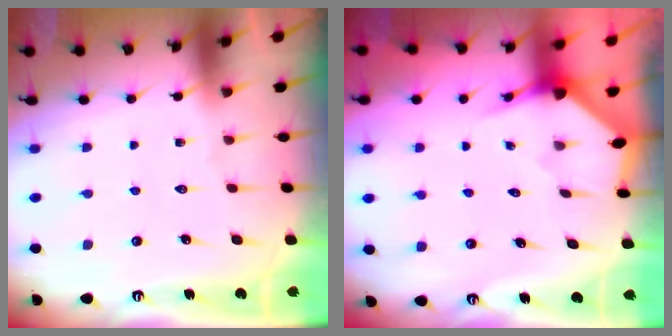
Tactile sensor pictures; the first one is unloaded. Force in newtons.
{"total": 2.9, "press": 2.9, "slide": 0.3}